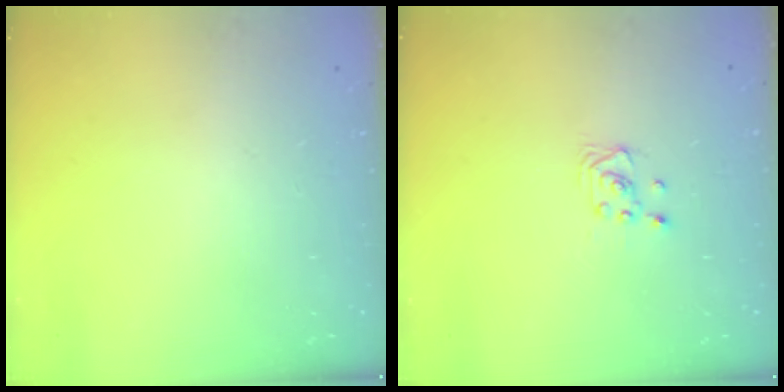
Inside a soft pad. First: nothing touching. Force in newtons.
{"total": 2.6, "press": 2.6, "slide": 0.3}